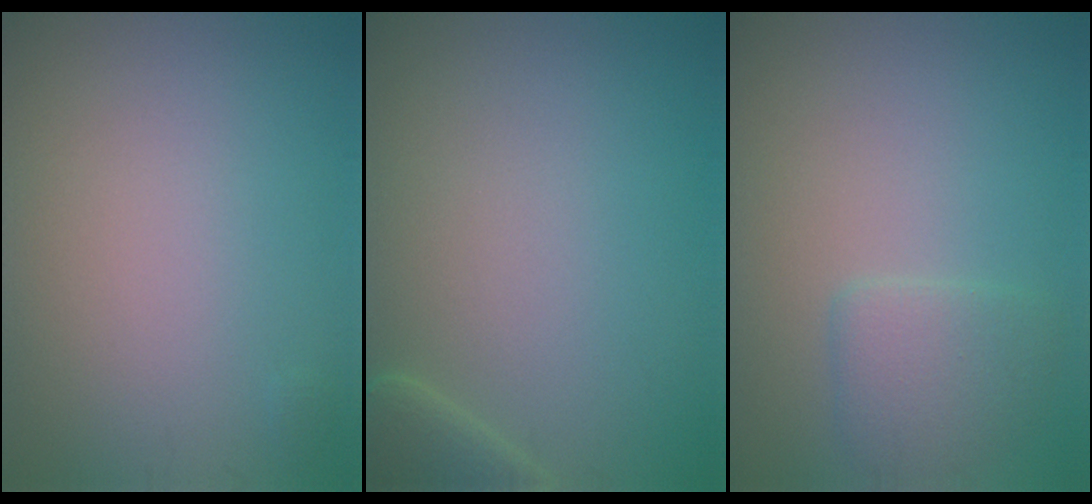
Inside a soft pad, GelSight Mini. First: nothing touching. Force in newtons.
{"total": 2.4, "press": 2.3, "slide": 0.4}
{"total": 2.3, "press": 2.3, "slide": 0.2}